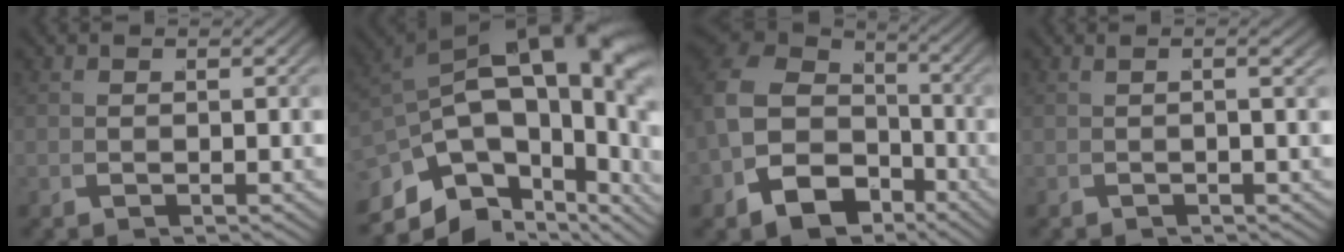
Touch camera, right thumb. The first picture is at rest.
{"total": 18.6, "force": [-2.1, 12.1, 13.9], "torque": [-0.269, -0.061, -0.005]}
{"total": 11.2, "force": [-2.2, 8.8, 6.5], "torque": [-0.138, -0.043, -0.021]}
{"total": 1.4, "force": [0.1, -0.1, 1.4], "torque": [-0.020, 0.007, 0.002]}